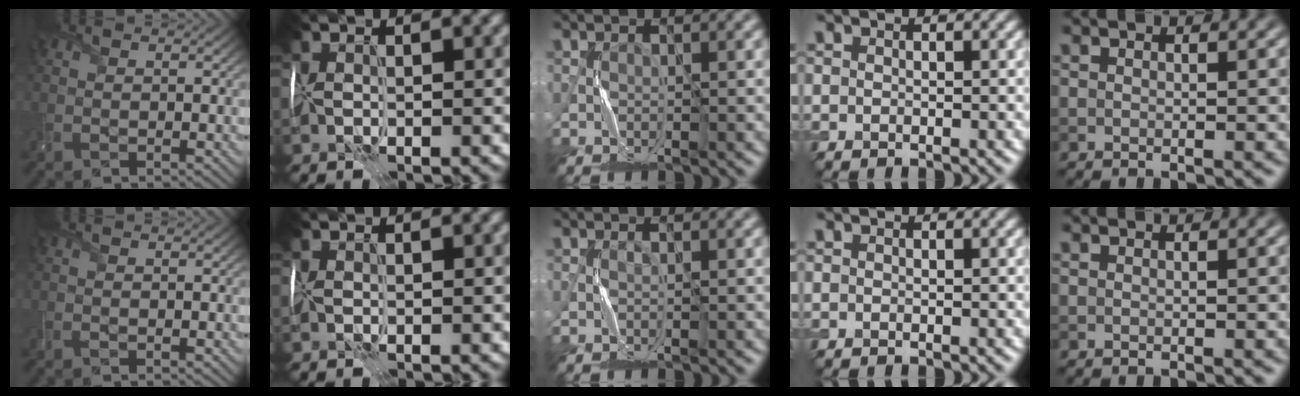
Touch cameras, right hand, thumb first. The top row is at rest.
{"thumb": {"total": 0.8, "force": [-0.3, 0.2, 0.7], "torque": [-0.018, -0.002, -0.006]}, "middle": {"total": 0.5, "force": [0.1, -0.4, 0.2], "torque": [-0.010, 0.002, 0.003]}}